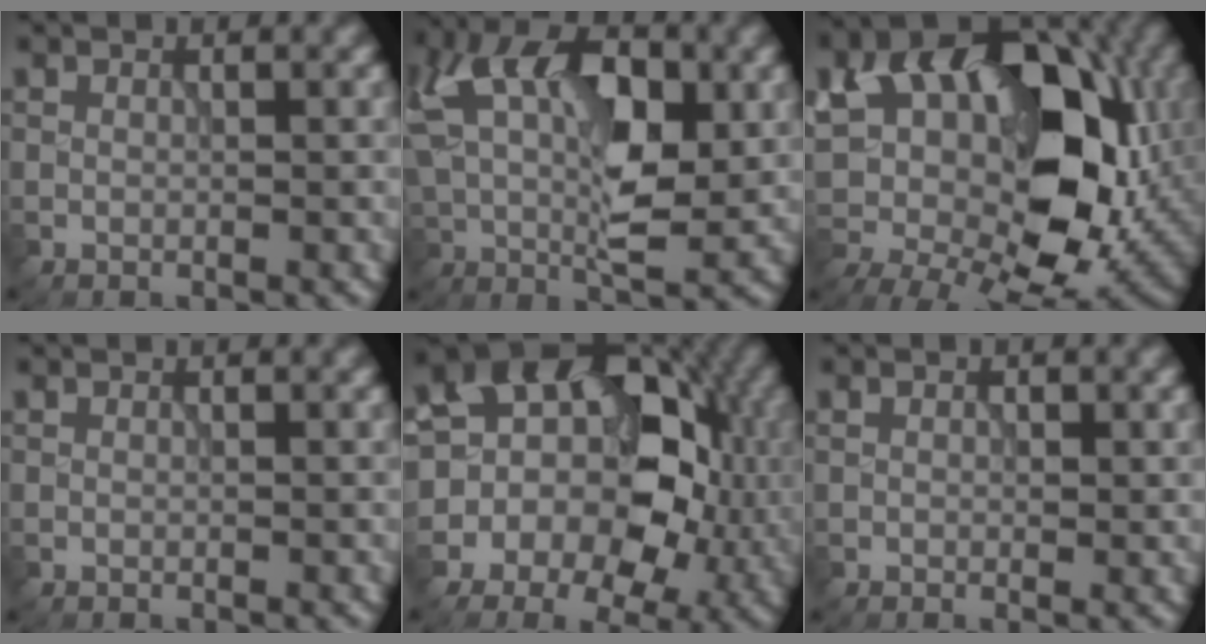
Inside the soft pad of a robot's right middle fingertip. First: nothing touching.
{"total": 11.2, "force": [2.0, 5.8, 9.4], "torque": [-0.173, 0.005, 0.028]}
{"total": 16.4, "force": [2.4, 11.1, 11.9], "torque": [-0.182, 0.002, 0.045]}
{"total": 0.0}
{"total": 15.1, "force": [1.4, 11.8, 9.4], "torque": [-0.142, 0.019, 0.011]}
{"total": 1.1, "force": [0.2, 0.7, 0.9], "torque": [-0.014, 0.000, 0.004]}